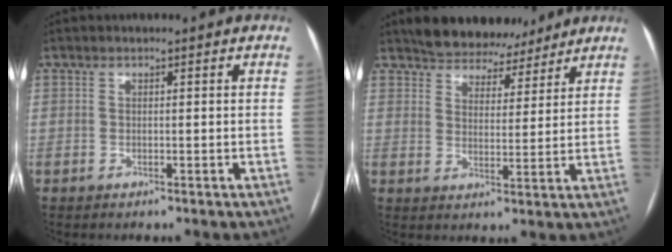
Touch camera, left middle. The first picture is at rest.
{"total": 10.2, "force": [9.0, 4.1, 2.5], "torque": [-0.024, 0.011, 0.128]}